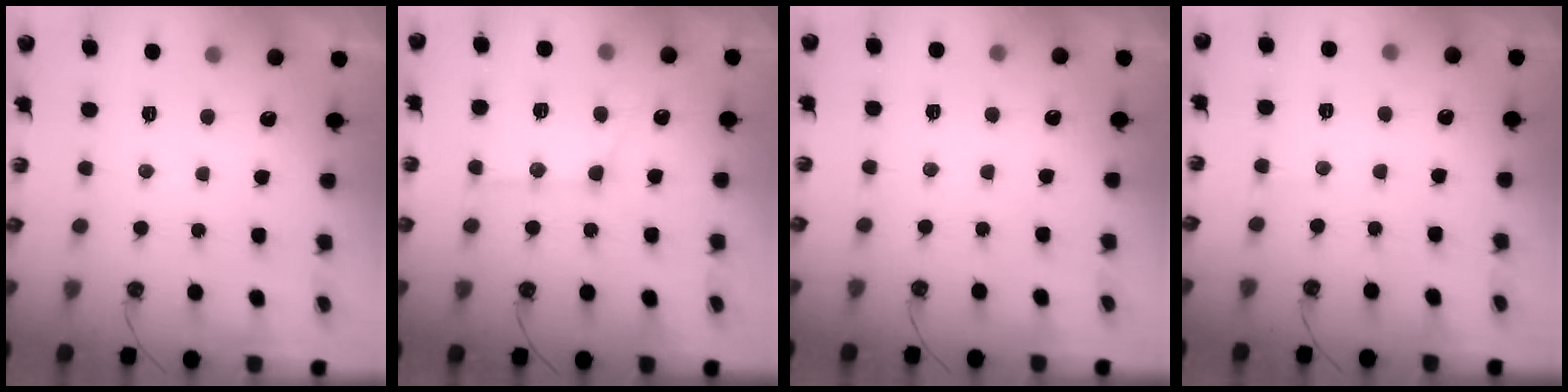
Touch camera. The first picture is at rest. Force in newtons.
{"total": 13.2, "press": 13.2, "slide": 1.2}
{"total": 2.2, "press": 2.2, "slide": 0.3}
{"total": 3.7, "press": 3.7, "slide": 0.5}